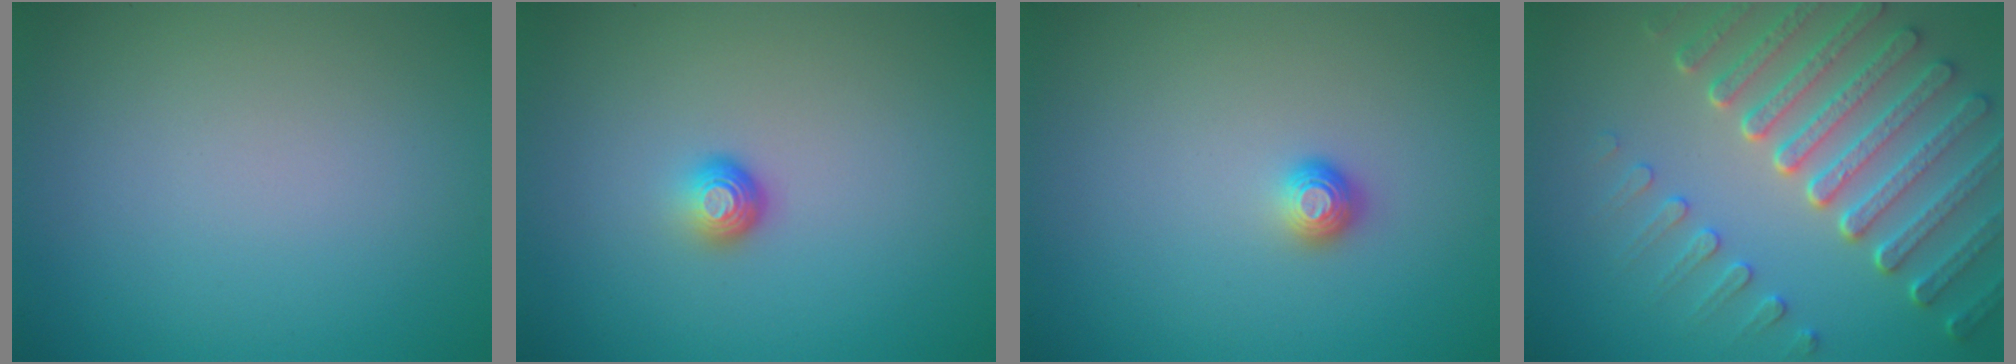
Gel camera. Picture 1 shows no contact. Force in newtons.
{"total": 1.6, "press": 1.0, "slide": 1.2}
{"total": 1.0, "press": 0.9, "slide": 0.4}
{"total": 7.3, "press": 5.6, "slide": 4.7}